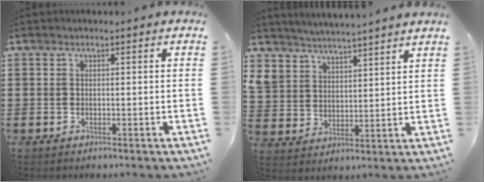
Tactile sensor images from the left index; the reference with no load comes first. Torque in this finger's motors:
{"motor_torque": [1.09, -1.05, 0.93, 0.21]}